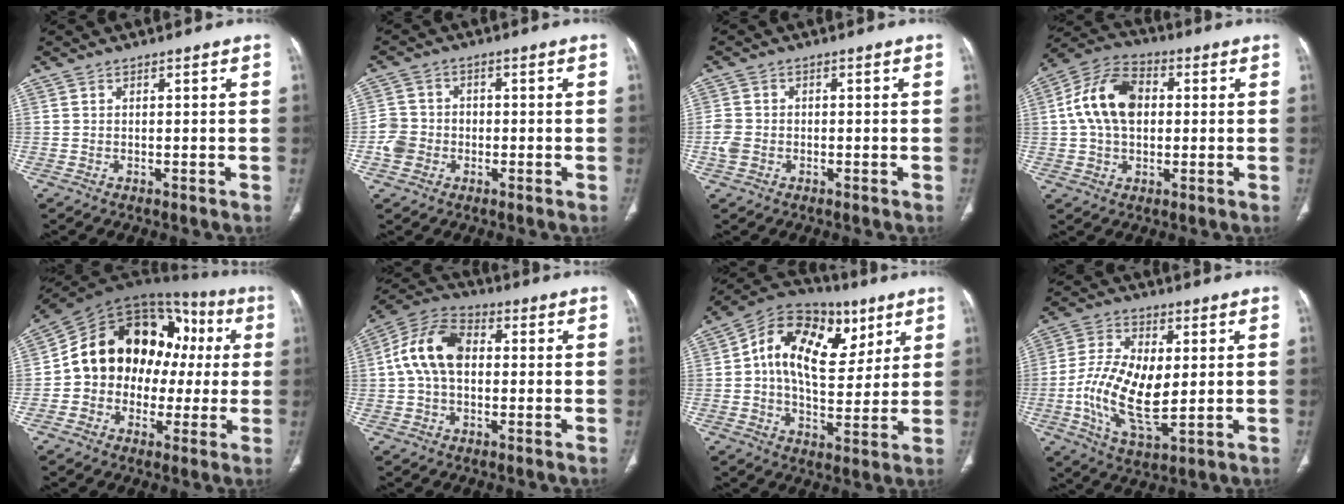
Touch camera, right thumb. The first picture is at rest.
{"total": 5.6, "force": [-1.6, 5.0, 1.9], "torque": [-0.019, 0.017, -0.035]}
{"total": 3.2, "force": [-0.9, 2.6, 1.7], "torque": [-0.037, 0.006, -0.017]}
{"total": 13.4, "force": [1.5, 9.0, 9.8], "torque": [-0.168, 0.023, 0.018]}
{"total": 21.1, "force": [1.0, 15.9, 13.9], "torque": [-0.173, 0.062, 0.014]}
{"total": 12.1, "force": [0.9, 8.0, 9.0], "torque": [-0.167, 0.030, 0.006]}
{"total": 19.7, "force": [6.4, 12.5, 13.8], "torque": [-0.186, 0.009, 0.096]}
{"total": 14.7, "force": [-0.4, 7.3, 12.8], "torque": [-0.240, -0.009, -0.005]}